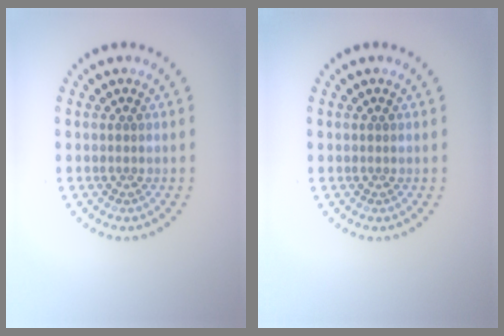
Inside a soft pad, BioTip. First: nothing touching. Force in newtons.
{"total": 0.0}